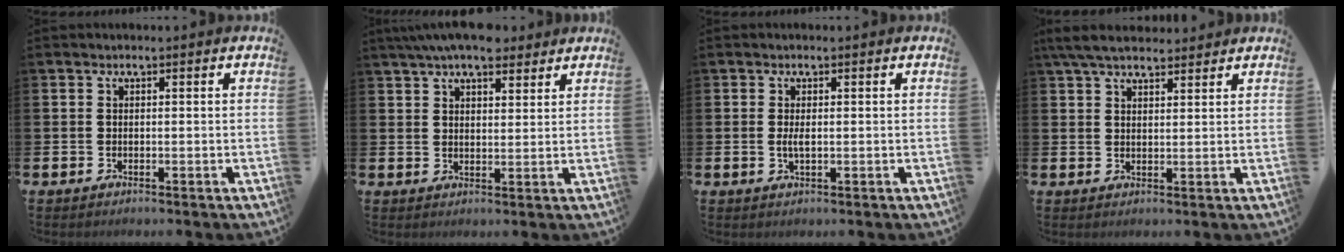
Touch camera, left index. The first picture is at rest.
{"total": 6.8, "force": [6.1, 2.0, 2.2], "torque": [-0.051, -0.018, 0.112]}
{"total": 1.5, "force": [0.1, 0.5, 1.4], "torque": [-0.026, 0.002, 0.000]}
{"total": 5.5, "force": [4.8, 1.5, 2.0], "torque": [-0.058, -0.009, 0.092]}